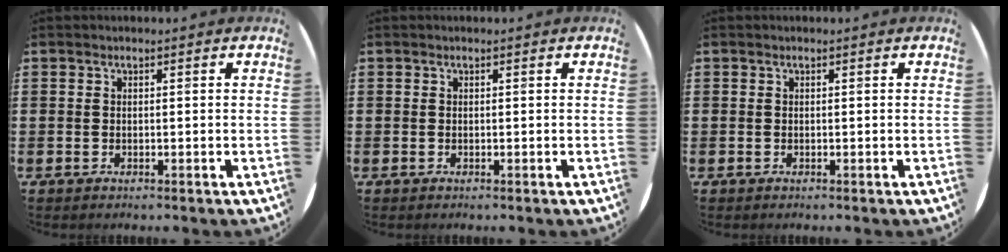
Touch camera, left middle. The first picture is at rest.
{"total": 0.0}
{"total": 0.0}